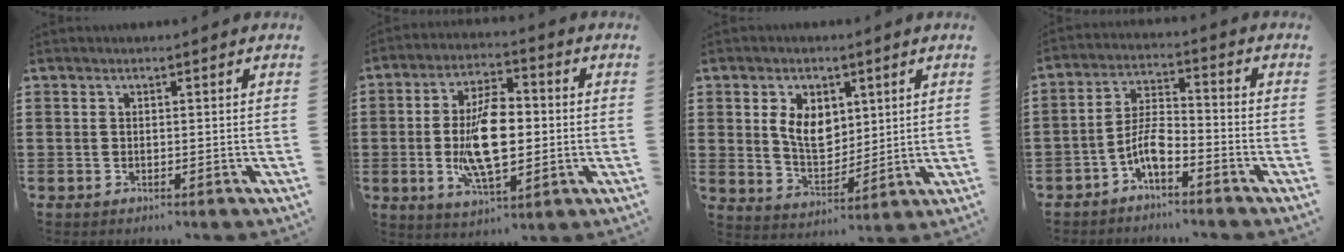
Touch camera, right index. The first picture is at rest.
{"total": 11.6, "force": [-0.8, 5.1, 10.4], "torque": [-0.206, -0.004, -0.017]}
{"total": 6.6, "force": [2.2, 4.5, 4.2], "torque": [-0.090, 0.012, 0.039]}
{"total": 5.6, "force": [-3.4, 1.8, 4.1], "torque": [-0.100, 0.001, -0.073]}